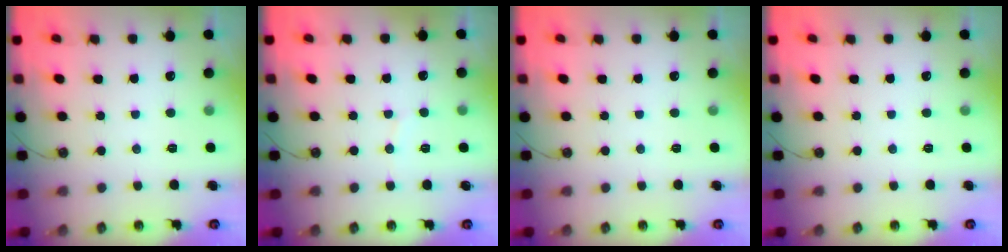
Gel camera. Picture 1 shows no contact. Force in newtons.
{"total": 4.7, "press": 4.6, "slide": 0.4}
{"total": 0.0}
{"total": 0.0}